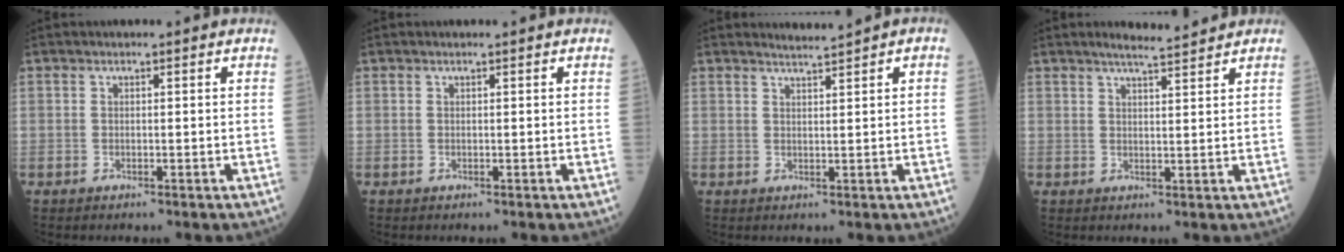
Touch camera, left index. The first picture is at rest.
{"total": 0.0}
{"total": 1.6, "force": [1.5, -0.5, 0.3], "torque": [-0.003, -0.001, 0.027]}
{"total": 4.6, "force": [4.2, 0.2, 1.8], "torque": [-0.033, 0.009, 0.064]}